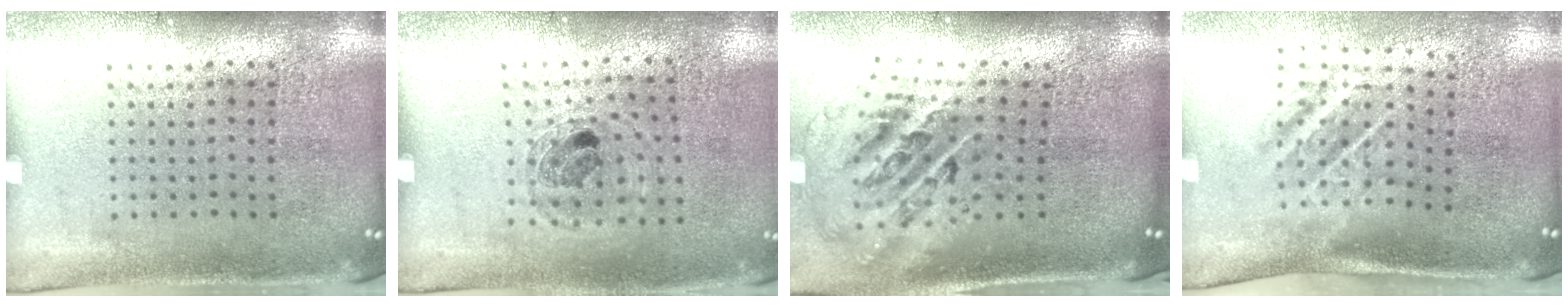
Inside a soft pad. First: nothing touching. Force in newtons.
{"total": 0.8, "press": 0.8, "slide": 0.2}
{"total": 2.6, "press": 1.8, "slide": 2.0}
{"total": 1.8, "press": 1.2, "slide": 1.4}